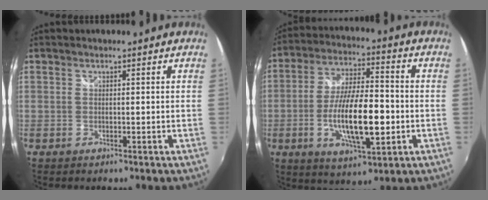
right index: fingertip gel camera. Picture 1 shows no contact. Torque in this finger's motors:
{"motor_torque": [0.65, -0.17, 0.72, 0.21]}